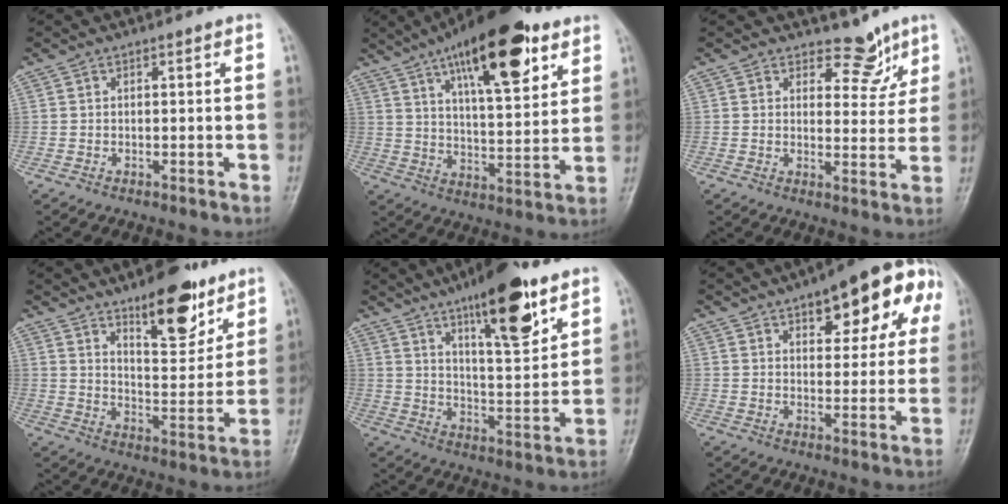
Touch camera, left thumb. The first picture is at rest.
{"total": 20.6, "force": [11.2, 7.4, 15.5], "torque": [-0.212, -0.037, 0.178]}
{"total": 5.5, "force": [4.4, 3.1, 1.1], "torque": [0.018, -0.033, 0.061]}
{"total": 13.8, "force": [9.2, 5.2, 8.9], "torque": [-0.093, -0.063, 0.145]}
{"total": 16.4, "force": [9.9, 4.7, 12.2], "torque": [-0.160, -0.055, 0.161]}
{"total": 16.3, "force": [7.3, 7.1, 12.7], "torque": [-0.116, -0.003, 0.087]}